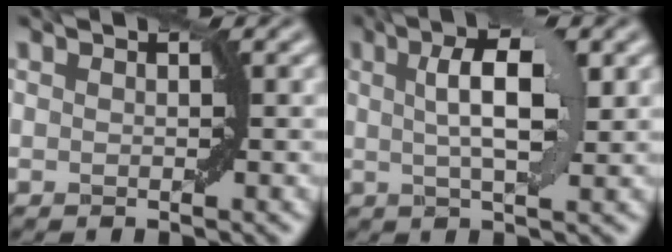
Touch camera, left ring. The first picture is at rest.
{"total": 5.7, "force": [1.5, 1.5, 5.3], "torque": [-0.080, 0.008, 0.023]}